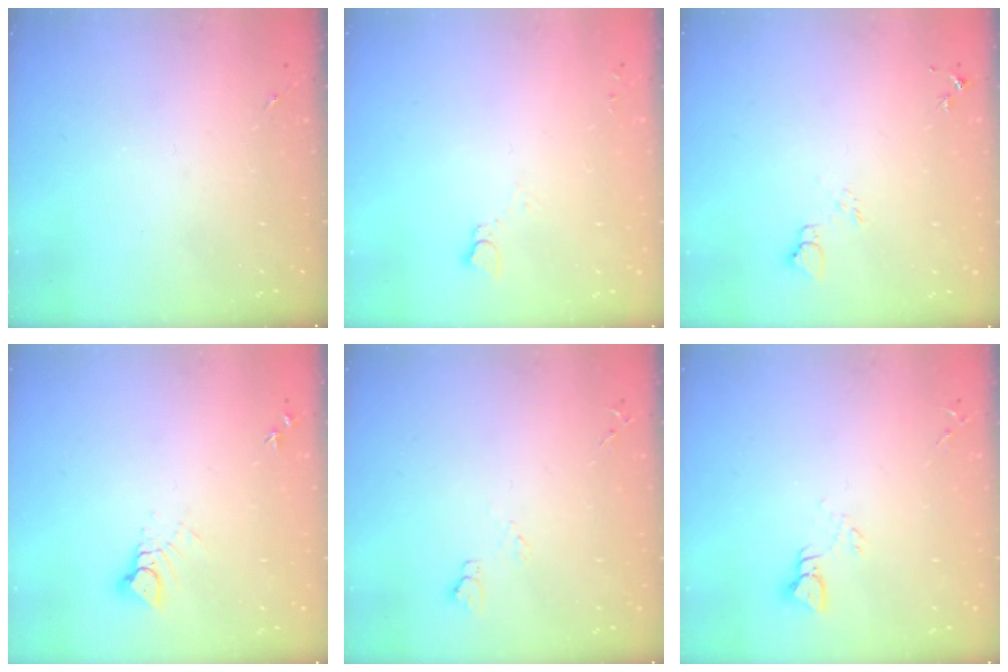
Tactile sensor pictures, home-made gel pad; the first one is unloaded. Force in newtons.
{"total": 2.5, "press": 2.5, "slide": 0.1}
{"total": 5.9, "press": 5.8, "slide": 0.5}
{"total": 3.9, "press": 3.9, "slide": 0.3}
{"total": 5.8, "press": 5.8, "slide": 0.8}
{"total": 3.7, "press": 3.7, "slide": 0.2}